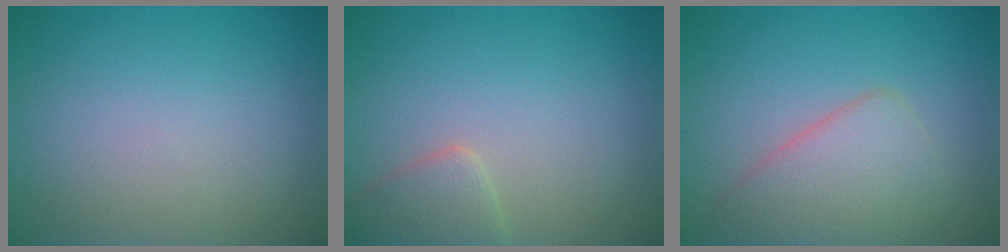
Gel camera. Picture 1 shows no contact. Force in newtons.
{"total": 2.4, "press": 2.4, "slide": 0.1}
{"total": 5.6, "press": 5.6, "slide": 0.1}